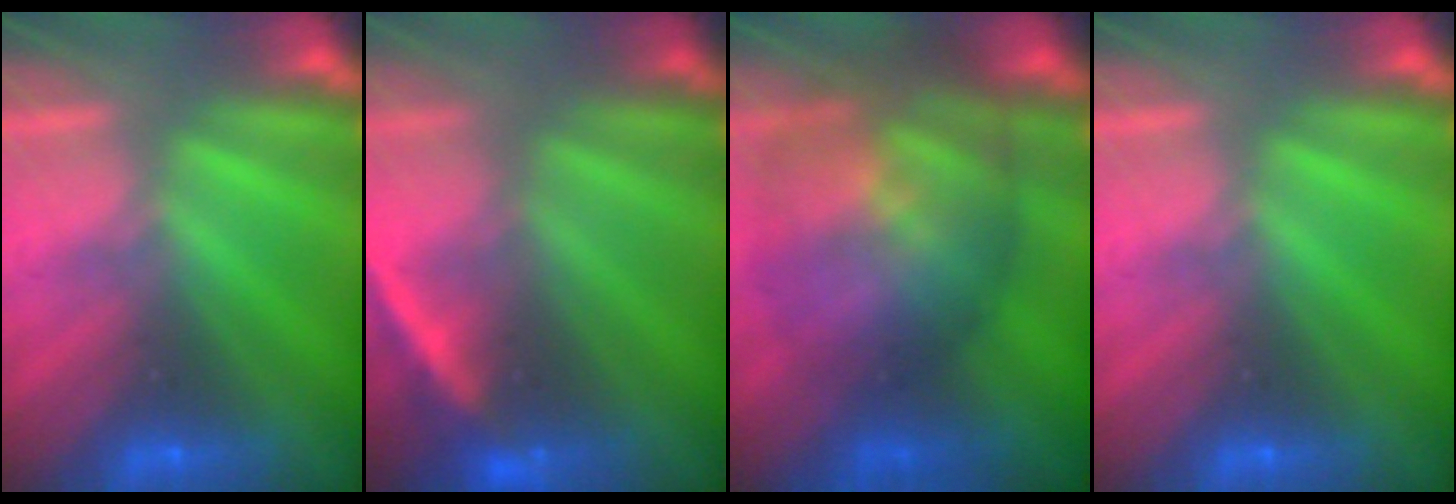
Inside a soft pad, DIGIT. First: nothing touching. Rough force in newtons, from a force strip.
{"total": 2.2}
{"total": 9.3}
{"total": 0.0}